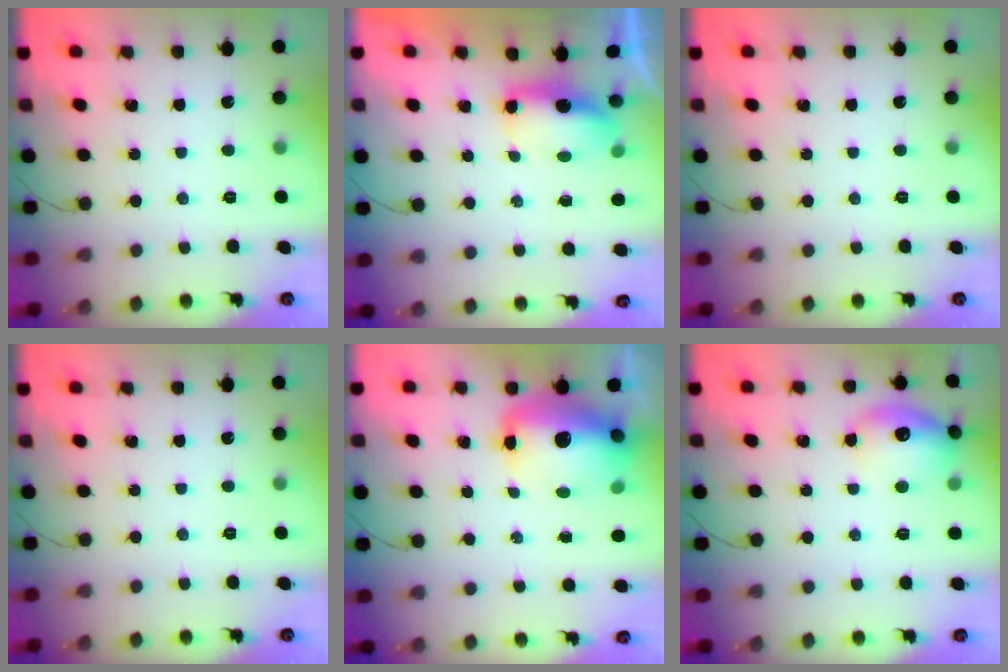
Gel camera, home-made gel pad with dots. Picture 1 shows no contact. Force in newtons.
{"total": 5.8, "press": 5.8, "slide": 0.4}
{"total": 0.0}
{"total": 0.0}
{"total": 15.2, "press": 14.8, "slide": 3.5}
{"total": 14.0, "press": 13.9, "slide": 1.3}